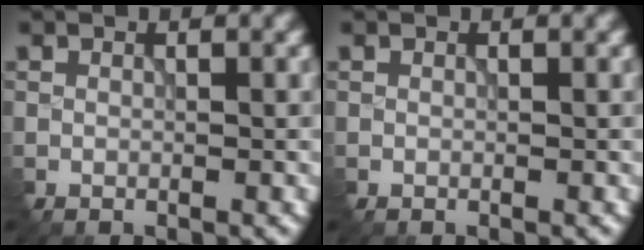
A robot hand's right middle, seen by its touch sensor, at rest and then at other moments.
{"total": 0.0}